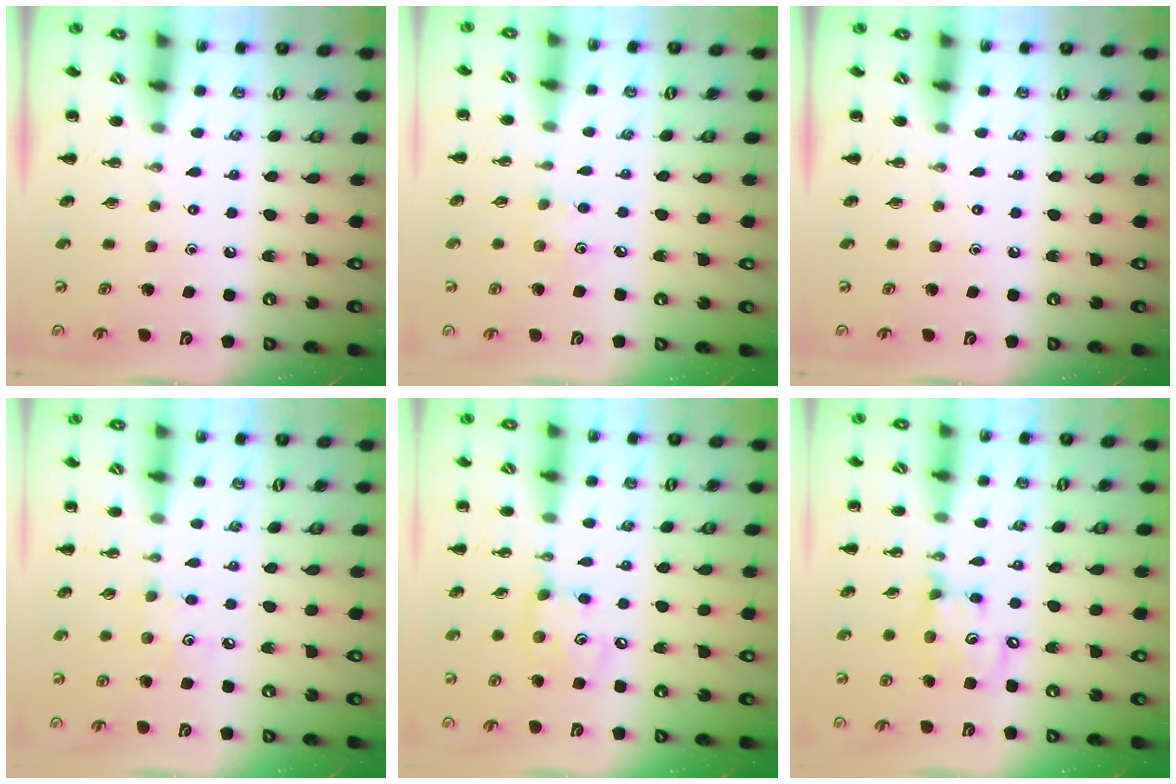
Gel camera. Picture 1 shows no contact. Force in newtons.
{"total": 4.0, "press": 3.9, "slide": 1.0}
{"total": 0.0}
{"total": 4.5, "press": 4.3, "slide": 1.1}
{"total": 6.6, "press": 6.5, "slide": 0.7}
{"total": 8.8, "press": 8.7, "slide": 1.2}